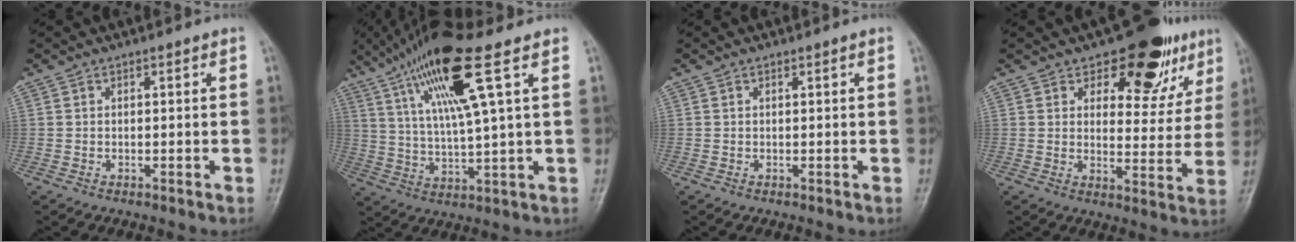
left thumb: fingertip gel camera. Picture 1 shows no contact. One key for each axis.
{"total": 16.0, "fx": 7.5, "fy": 2.1, "fz": 14.1, "tx": -0.274, "ty": -0.009, "tz": 0.137}
{"total": 0.0}
{"total": 14.0, "fx": 8.9, "fy": 7.4, "fz": 7.8, "tx": -0.038, "ty": -0.047, "tz": 0.122}